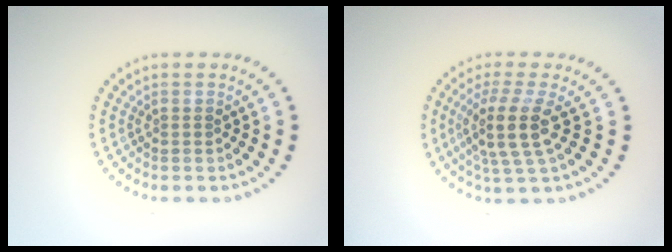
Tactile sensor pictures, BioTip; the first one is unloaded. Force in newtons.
{"total": 4.1, "press": 3.2, "slide": 2.5}